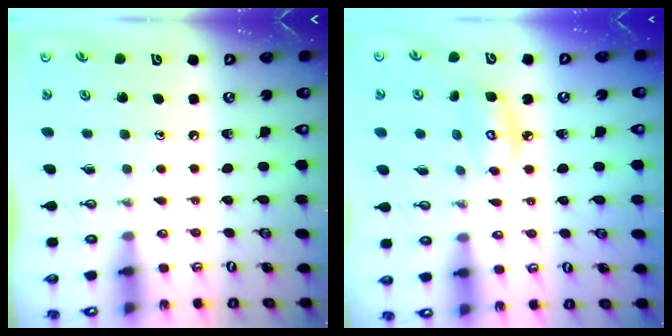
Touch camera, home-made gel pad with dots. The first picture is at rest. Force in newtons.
{"total": 5.7, "press": 5.7, "slide": 0.3}